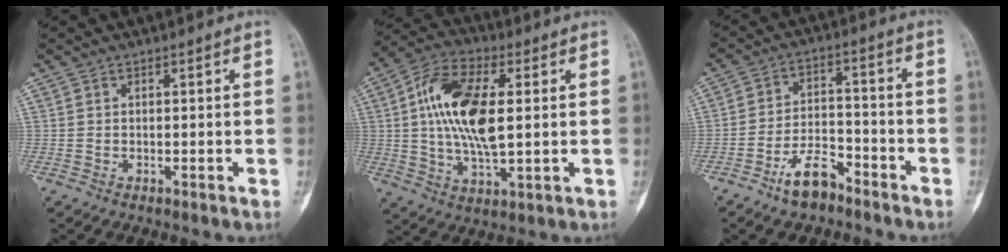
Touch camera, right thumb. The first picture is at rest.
{"total": 15.8, "force": [2.1, 7.2, 13.9], "torque": [-0.265, 0.004, 0.034]}
{"total": 7.9, "force": [-5.6, 3.7, 4.2], "torque": [-0.064, 0.043, -0.102]}